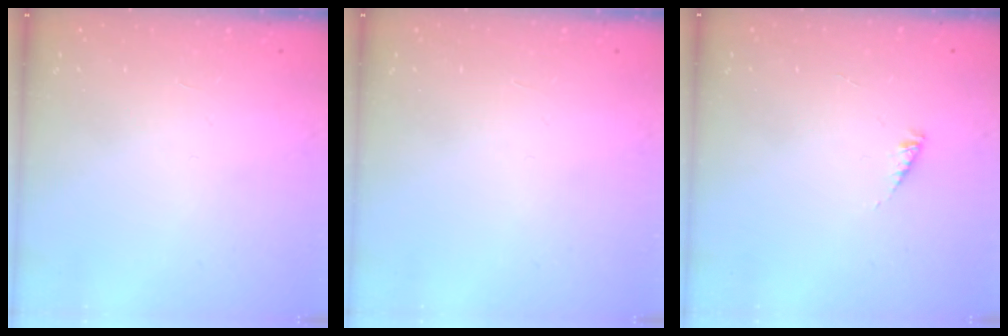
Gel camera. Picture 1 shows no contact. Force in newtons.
{"total": 0.0}
{"total": 1.6, "press": 1.6, "slide": 0.3}